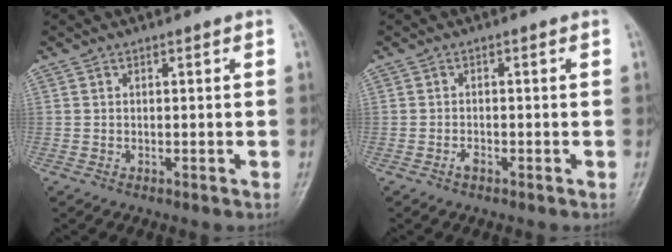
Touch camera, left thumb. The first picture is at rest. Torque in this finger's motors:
{"motor_torque": [-0.01, 0.01, 0.06, 0.06, 0.00]}